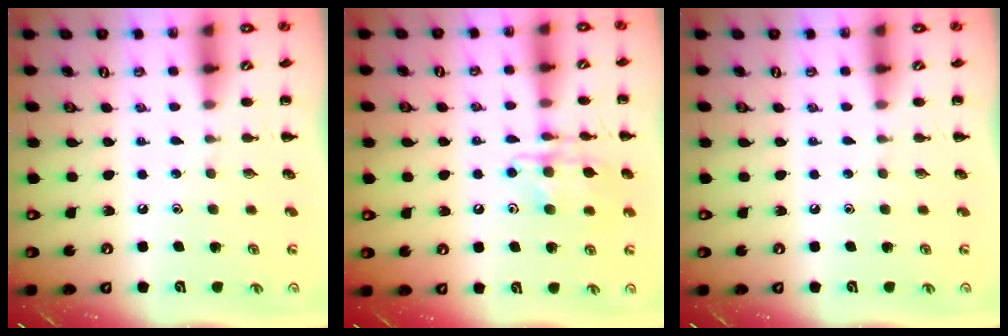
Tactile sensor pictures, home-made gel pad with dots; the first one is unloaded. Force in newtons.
{"total": 12.5, "press": 12.4, "slide": 1.6}
{"total": 0.0}